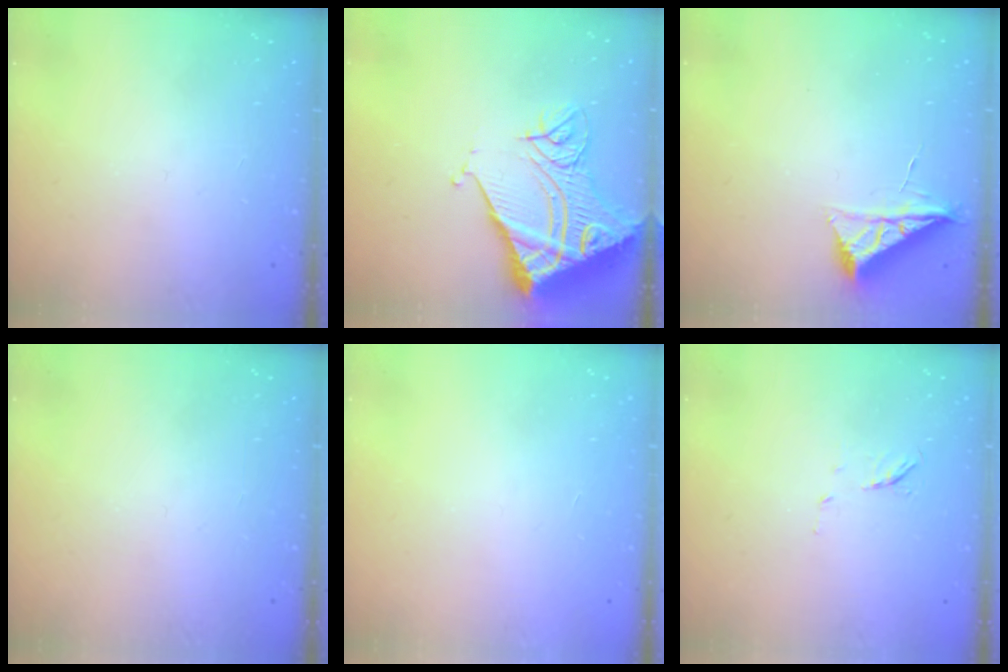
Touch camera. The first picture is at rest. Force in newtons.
{"total": 17.3, "press": 17.2, "slide": 2.1}
{"total": 6.3, "press": 6.2, "slide": 0.8}
{"total": 0.0}
{"total": 1.6, "press": 1.6, "slide": 0.1}
{"total": 4.9, "press": 4.8, "slide": 1.3}